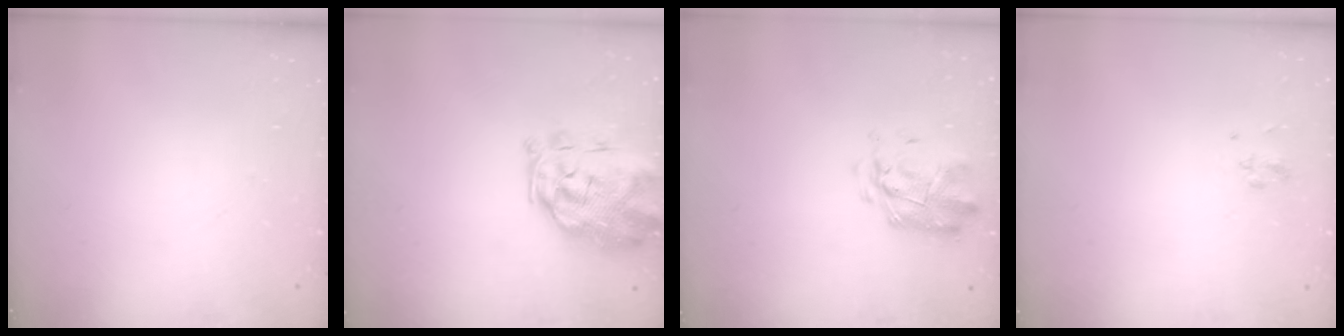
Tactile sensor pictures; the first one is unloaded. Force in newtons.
{"total": 3.6, "press": 3.2, "slide": 1.6}
{"total": 3.0, "press": 2.8, "slide": 1.0}
{"total": 1.4, "press": 1.3, "slide": 0.4}